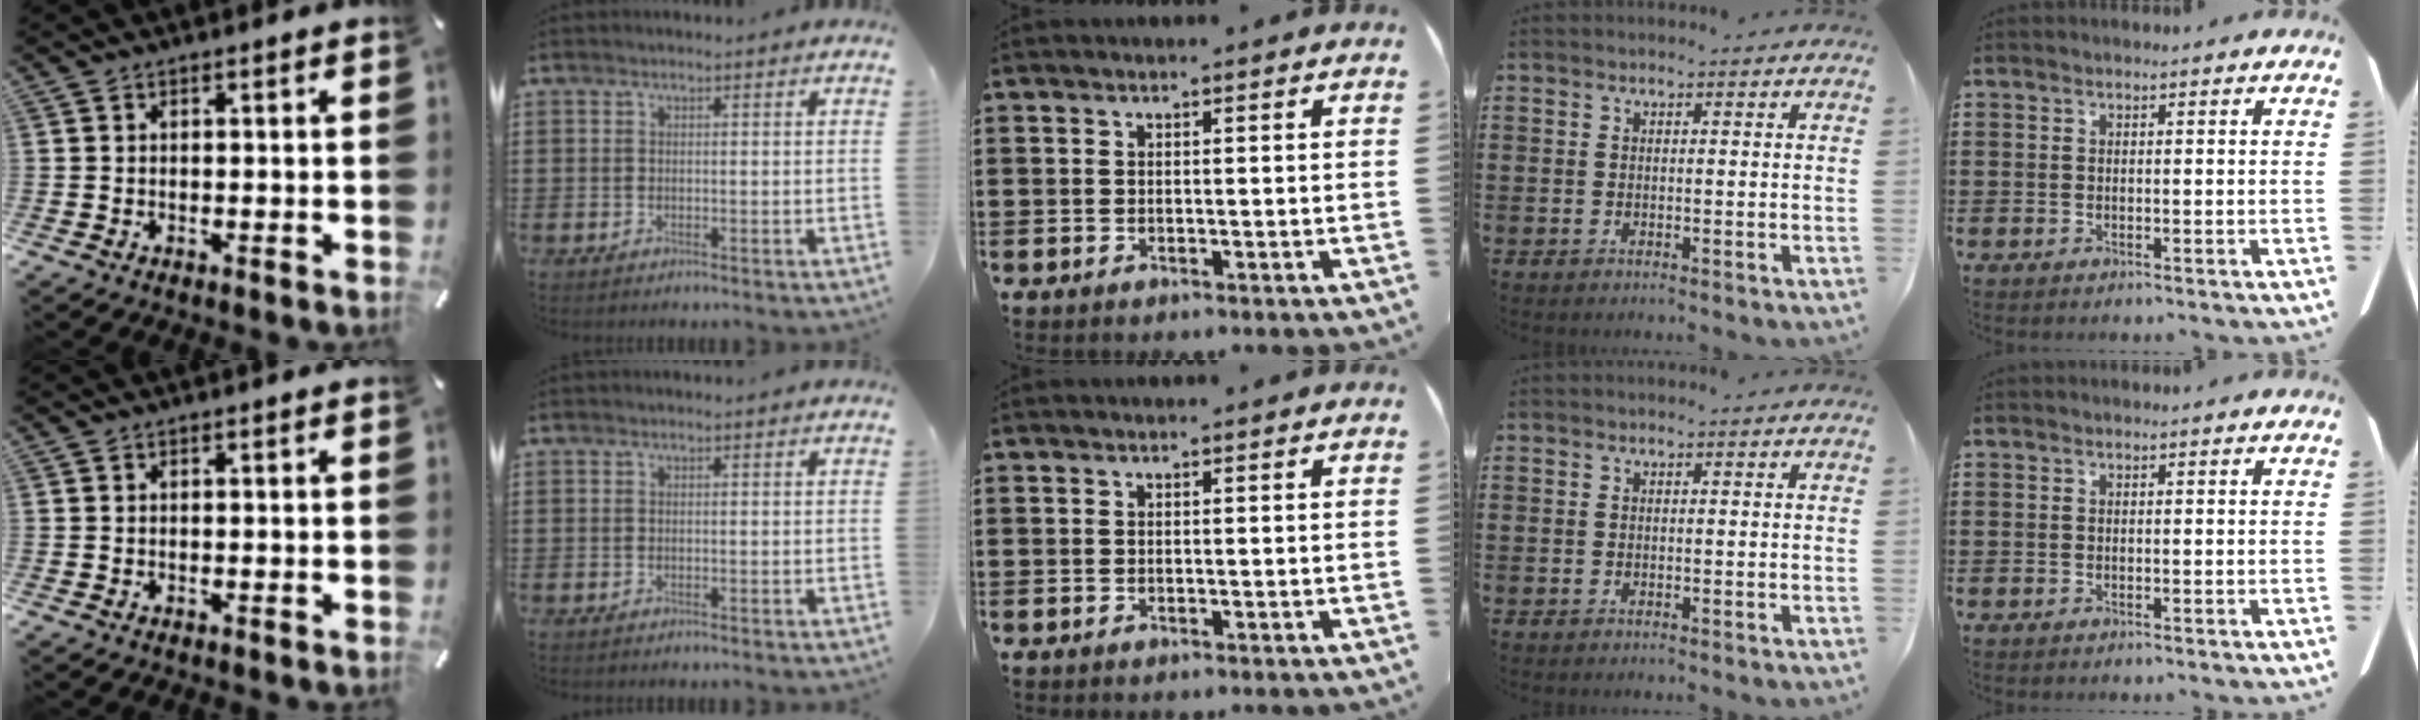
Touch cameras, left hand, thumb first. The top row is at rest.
{}